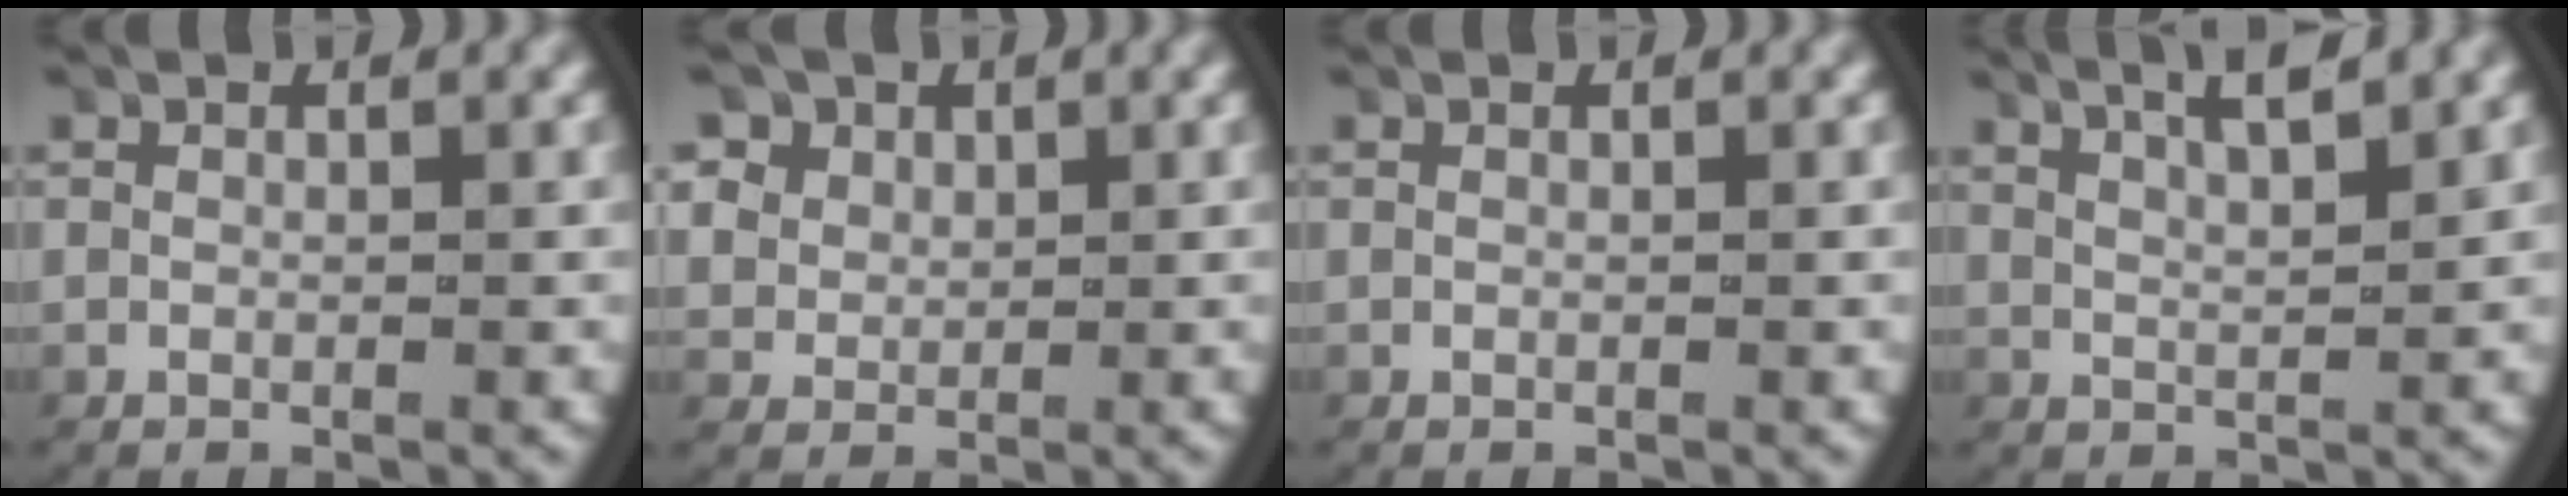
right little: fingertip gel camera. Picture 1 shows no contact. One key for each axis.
{"total": 4.4, "fx": 1.9, "fy": 3.5, "fz": 1.7, "tx": -0.042, "ty": -0.004, "tz": 0.037}
{"total": 0.0}
{"total": 6.3, "fx": 4.9, "fy": 1.9, "fz": 3.6, "tx": -0.057, "ty": 0.014, "tz": 0.073}